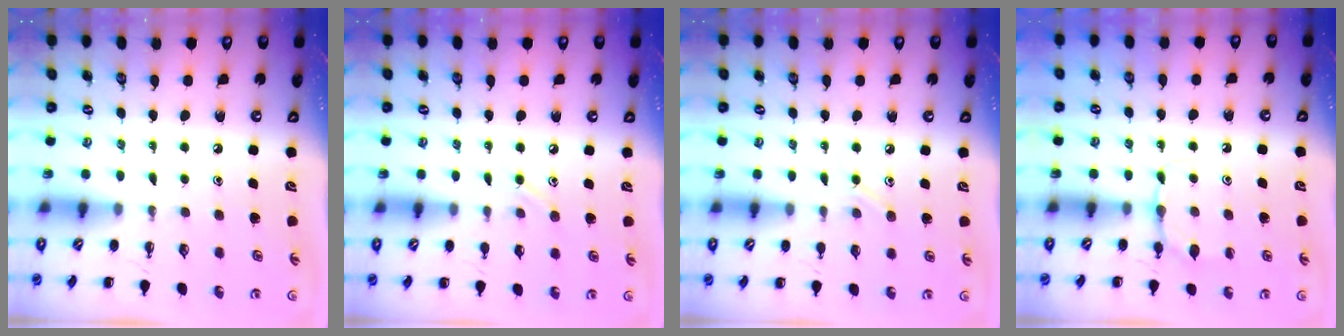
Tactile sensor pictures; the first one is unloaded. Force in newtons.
{"total": 4.7, "press": 4.5, "slide": 1.5}
{"total": 5.5, "press": 5.2, "slide": 1.7}
{"total": 5.1, "press": 4.9, "slide": 1.6}